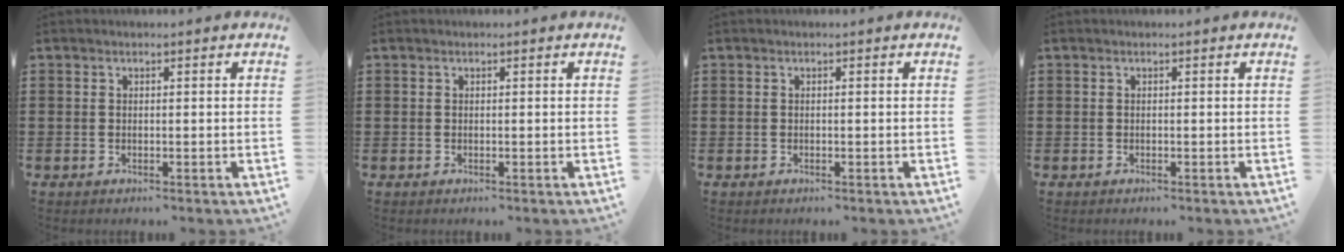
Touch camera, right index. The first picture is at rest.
{"total": 0.0}
{"total": 0.0}
{"total": 0.0}